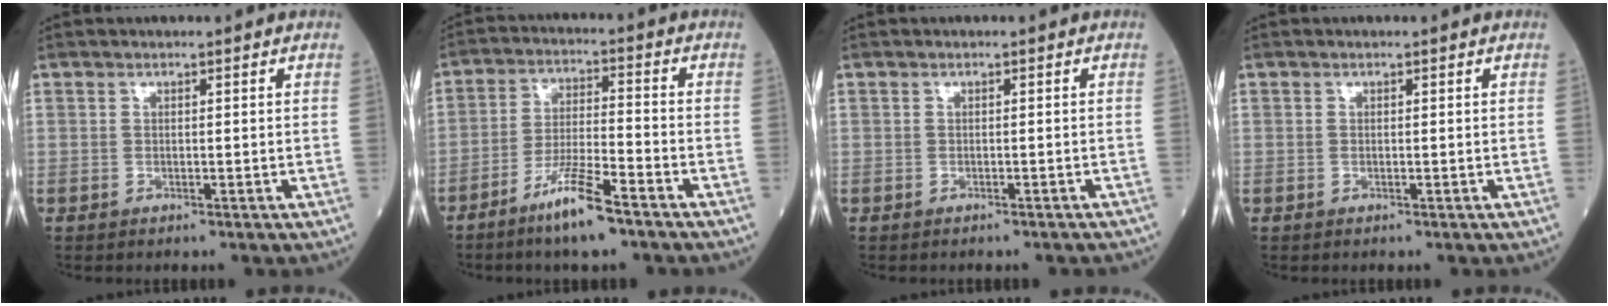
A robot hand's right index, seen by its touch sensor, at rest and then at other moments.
{"total": 8.7, "force": [-6.0, 0.5, 6.3], "torque": [-0.123, -0.014, -0.113]}
{"total": 2.2, "force": [-2.1, 0.5, 0.7], "torque": [-0.013, -0.004, -0.024]}
{"total": 0.0}